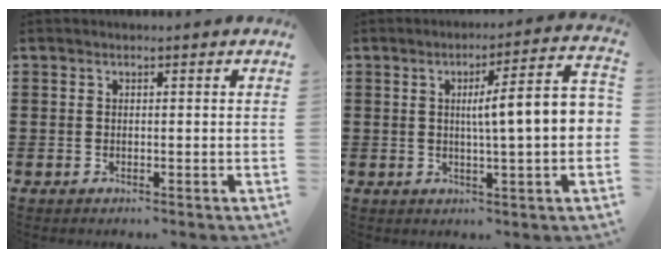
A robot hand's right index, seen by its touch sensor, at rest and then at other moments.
{"total": 8.4, "force": [0.5, 0.8, 8.4], "torque": [-0.138, -0.007, -0.001]}